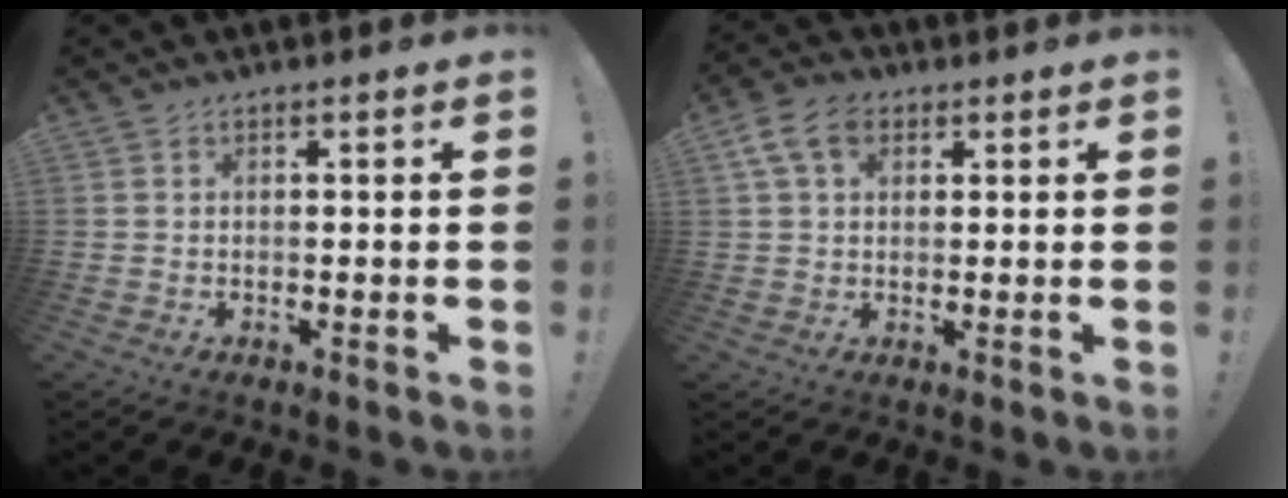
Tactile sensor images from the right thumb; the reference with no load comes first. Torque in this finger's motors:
{"motor_torque": [0.31, 0.31, 0.03, 0.02, 0.11]}